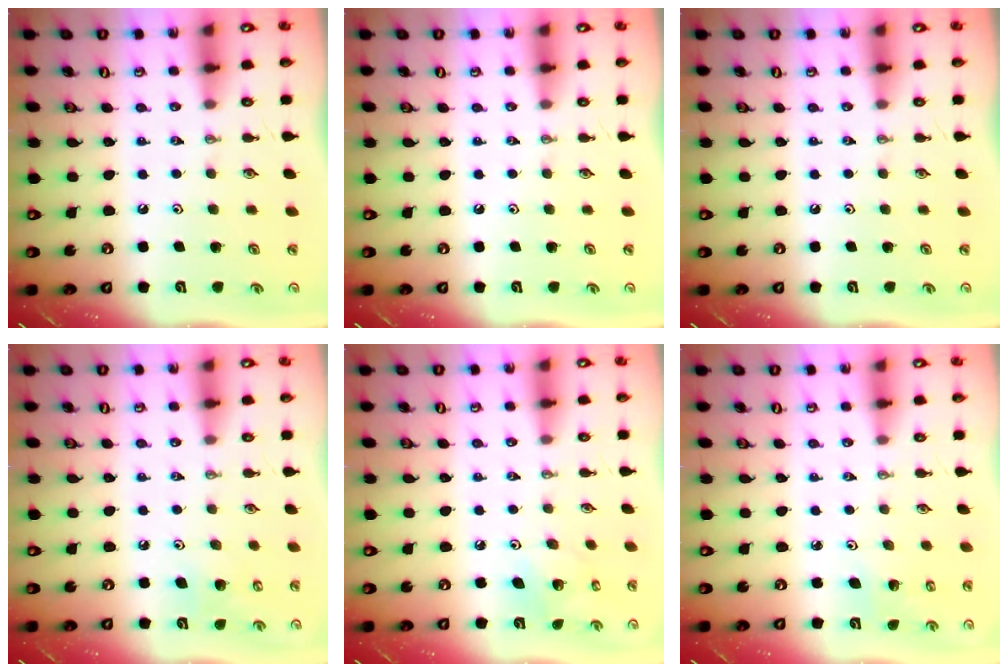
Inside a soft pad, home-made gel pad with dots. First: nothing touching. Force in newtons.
{"total": 0.0}
{"total": 0.0}
{"total": 7.2, "press": 7.0, "slide": 1.5}
{"total": 5.3, "press": 5.3, "slide": 0.2}
{"total": 2.8, "press": 2.8, "slide": 0.2}